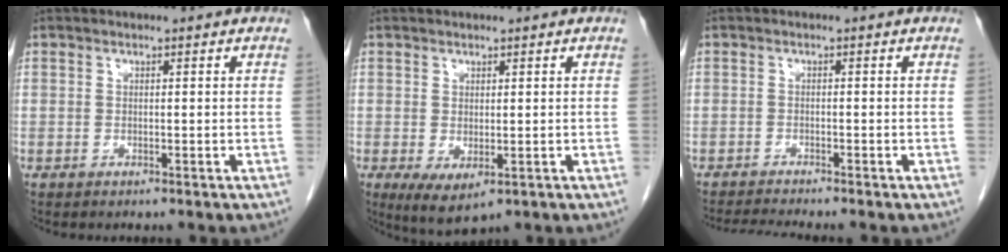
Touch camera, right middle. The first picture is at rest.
{"total": 4.5, "force": [-1.3, 1.9, 3.9], "torque": [-0.062, -0.015, -0.006]}
{"total": 3.8, "force": [-3.5, -0.9, 1.1], "torque": [-0.021, -0.017, -0.060]}